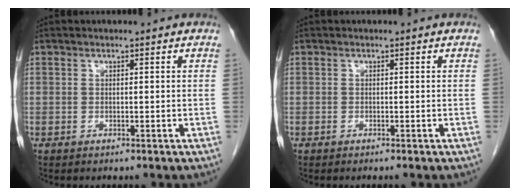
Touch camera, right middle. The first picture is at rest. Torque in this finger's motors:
{"motor_torque": [0.02, -0.01, -0.03, -0.01]}